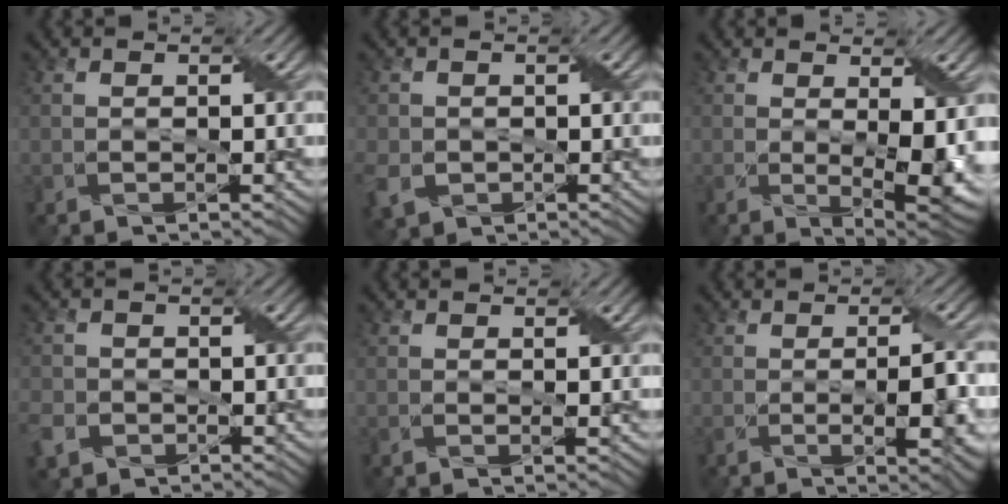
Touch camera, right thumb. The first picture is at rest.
{"total": 4.4, "force": [-1.2, 3.8, 1.9], "torque": [-0.058, -0.012, -0.029]}
{"total": 7.1, "force": [0.1, 3.1, 6.4], "torque": [-0.107, -0.023, 0.017]}
{"total": 3.7, "force": [-1.8, 3.0, 1.4], "torque": [-0.047, -0.007, -0.044]}
{"total": 0.9, "force": [0.4, 0.3, 0.8], "torque": [-0.013, -0.002, 0.006]}
{"total": 5.8, "force": [-1.0, 1.3, 5.5], "torque": [-0.088, -0.006, -0.008]}